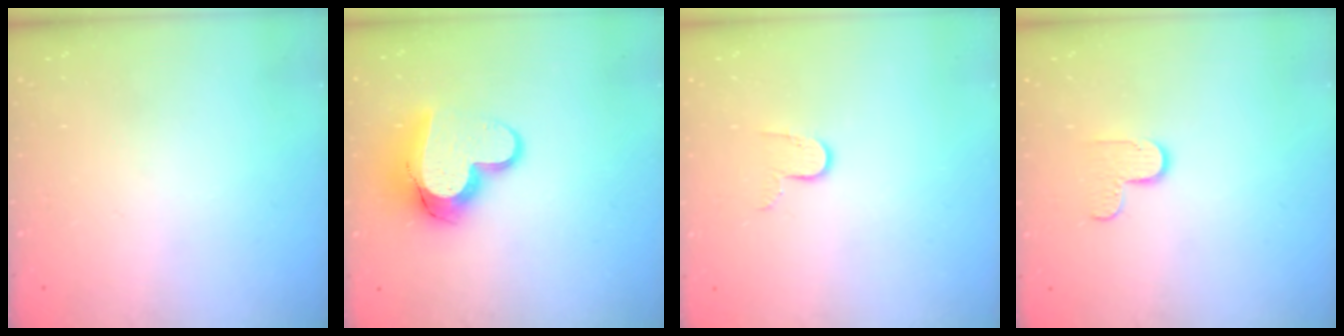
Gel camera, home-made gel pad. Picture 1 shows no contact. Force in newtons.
{"total": 13.4, "press": 13.4, "slide": 1.1}
{"total": 6.3, "press": 6.3, "slide": 0.5}
{"total": 5.7, "press": 5.7, "slide": 0.5}